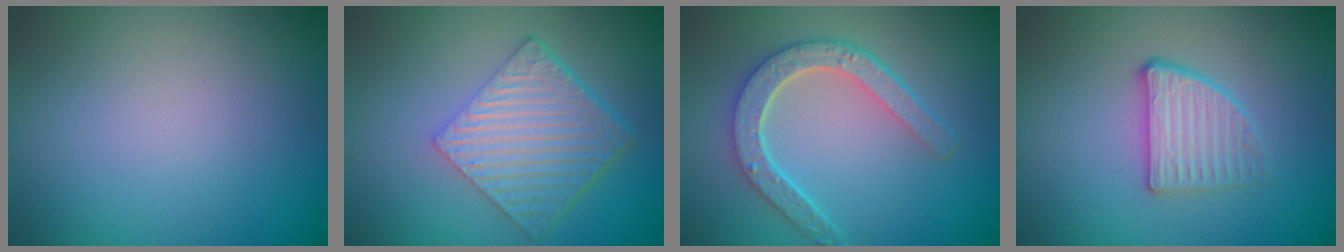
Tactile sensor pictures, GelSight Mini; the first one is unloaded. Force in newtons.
{"total": 6.4, "press": 4.3, "slide": 4.8}
{"total": 4.5, "press": 3.6, "slide": 2.8}
{"total": 2.8, "press": 2.5, "slide": 1.2}